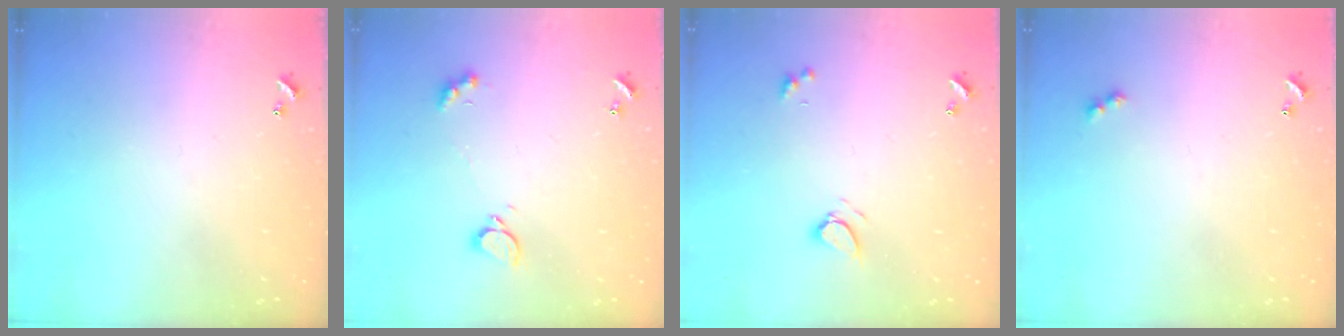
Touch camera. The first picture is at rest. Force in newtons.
{"total": 2.6, "press": 2.5, "slide": 0.6}
{"total": 2.6, "press": 2.5, "slide": 0.5}
{"total": 2.5, "press": 2.5, "slide": 0.6}